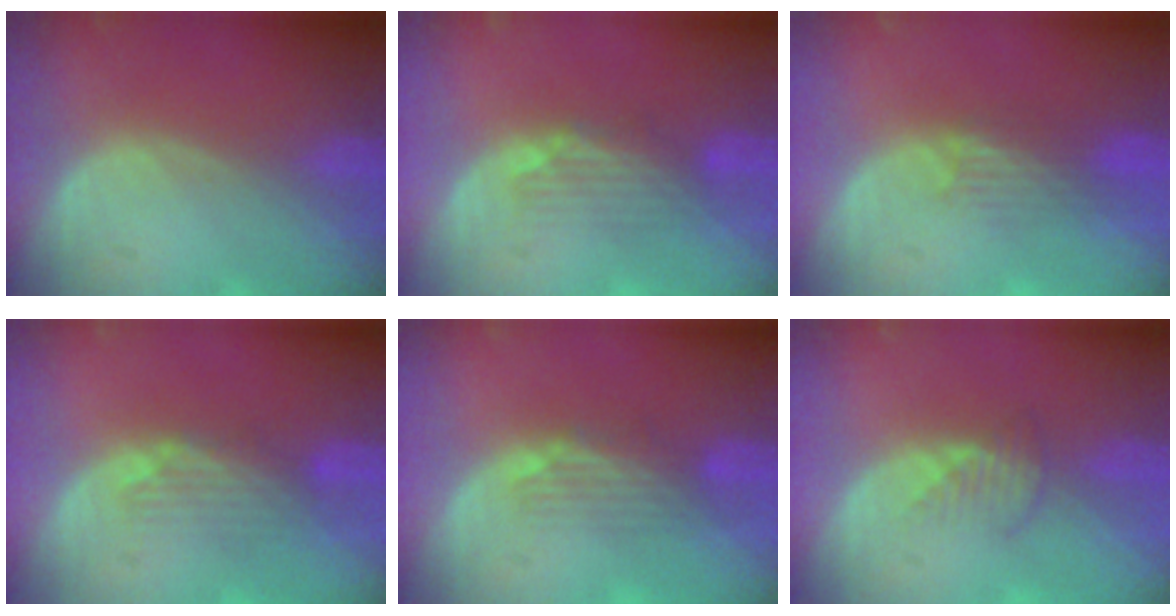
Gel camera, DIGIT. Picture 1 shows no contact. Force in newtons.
{"total": 3.8, "press": 3.8, "slide": 0.4}
{"total": 3.5, "press": 3.2, "slide": 1.5}
{"total": 4.2, "press": 3.8, "slide": 1.9}
{"total": 3.4, "press": 3.3, "slide": 0.9}
{"total": 2.7, "press": 2.6, "slide": 0.6}